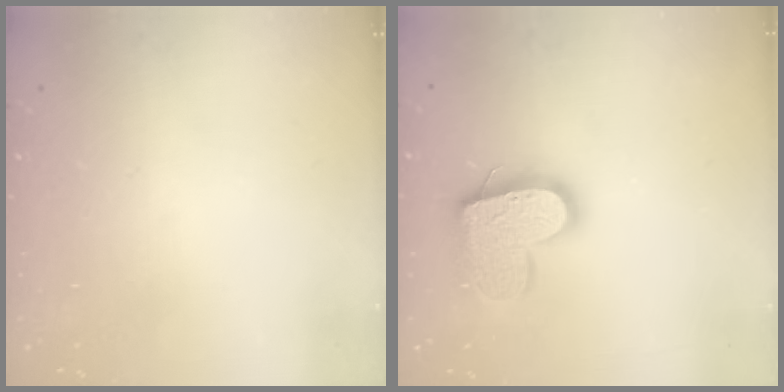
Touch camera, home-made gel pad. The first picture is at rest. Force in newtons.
{"total": 15.1, "press": 15.0, "slide": 1.0}